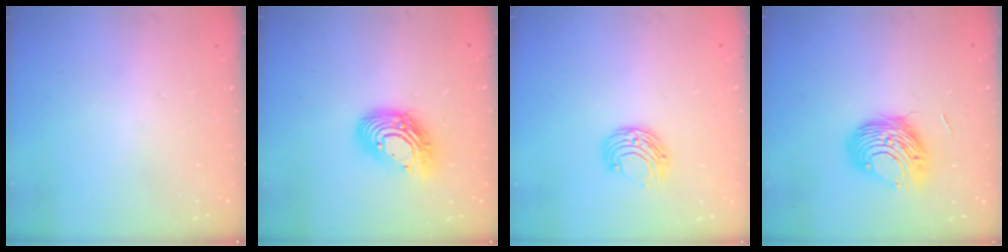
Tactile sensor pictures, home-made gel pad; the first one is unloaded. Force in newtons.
{"total": 13.7, "press": 13.7, "slide": 1.2}
{"total": 7.5, "press": 7.5, "slide": 0.7}
{"total": 9.9, "press": 9.9, "slide": 0.7}